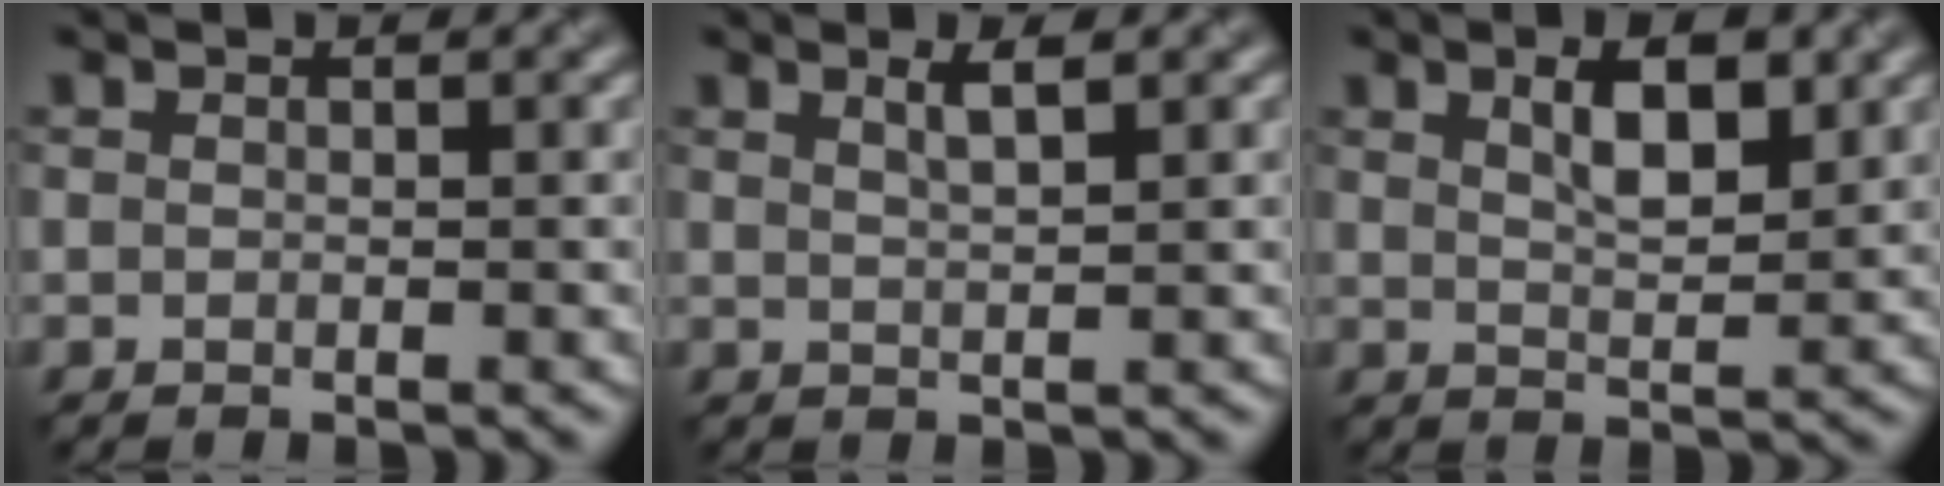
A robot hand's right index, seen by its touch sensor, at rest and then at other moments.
{"total": 1.1, "force": [0.6, 0.1, 1.0], "torque": [-0.017, 0.008, 0.017]}
{"total": 2.8, "force": [1.4, 0.7, 2.4], "torque": [-0.047, 0.008, 0.035]}